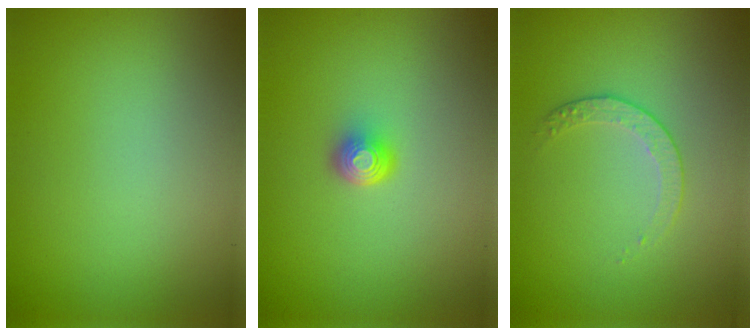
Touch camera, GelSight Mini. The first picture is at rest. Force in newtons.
{"total": 2.0, "press": 1.3, "slide": 1.5}
{"total": 1.6, "press": 1.0, "slide": 1.3}